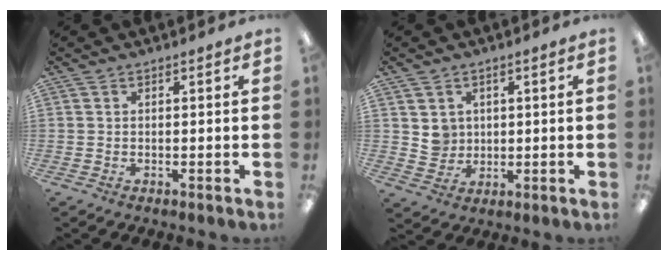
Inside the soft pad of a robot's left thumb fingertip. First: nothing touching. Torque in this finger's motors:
{"motor_torque": [0.00, 0.02, 0.02, -0.03, 0.00]}